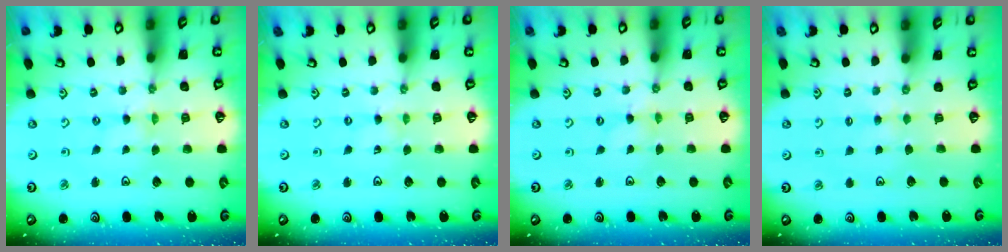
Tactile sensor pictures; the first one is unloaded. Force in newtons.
{"total": 0.0}
{"total": 0.0}
{"total": 2.7, "press": 2.7, "slide": 0.6}